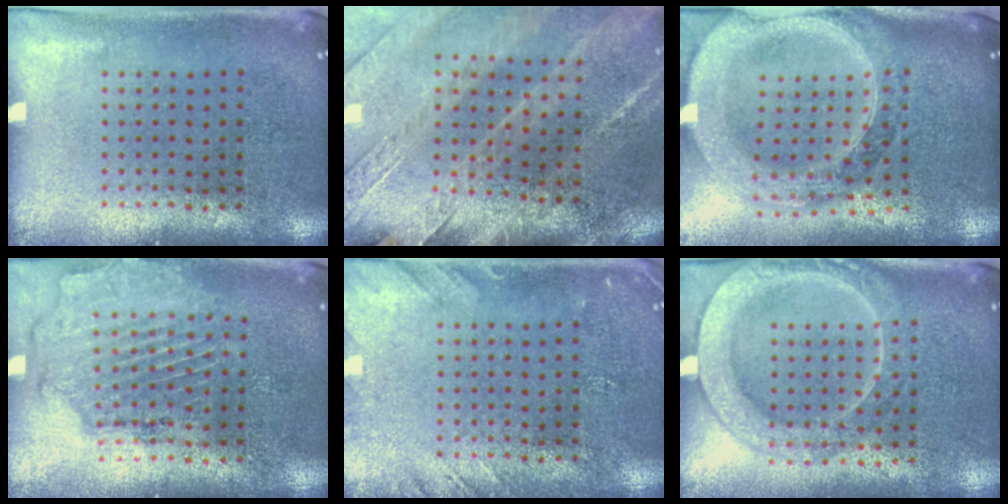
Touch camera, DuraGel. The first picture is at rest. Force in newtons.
{"total": 2.9, "press": 2.9, "slide": 0.4}
{"total": 3.2, "press": 2.7, "slide": 1.8}
{"total": 1.6, "press": 1.6, "slide": 0.5}
{"total": 1.8, "press": 1.8, "slide": 0.1}
{"total": 2.0, "press": 1.9, "slide": 0.3}